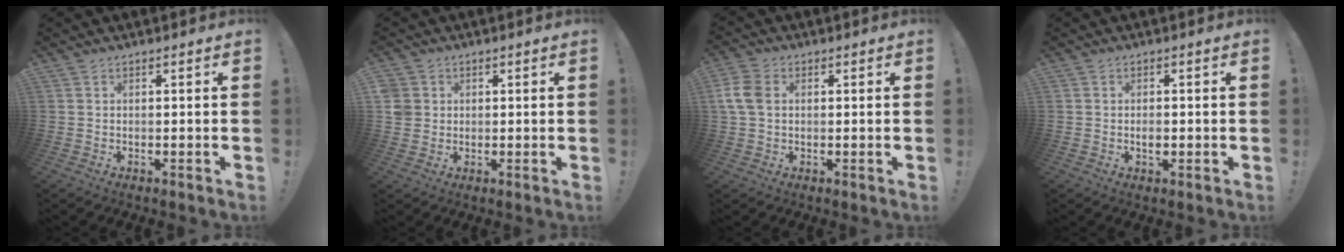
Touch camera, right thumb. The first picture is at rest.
{"total": 4.2, "force": [0.9, 4.0, 1.2], "torque": [-0.033, -0.002, 0.017]}
{"total": 7.1, "force": [1.3, 5.0, 4.9], "torque": [-0.110, 0.003, 0.025]}
{"total": 1.9, "force": [-0.5, 1.1, 1.5], "torque": [-0.012, -0.003, -0.012]}